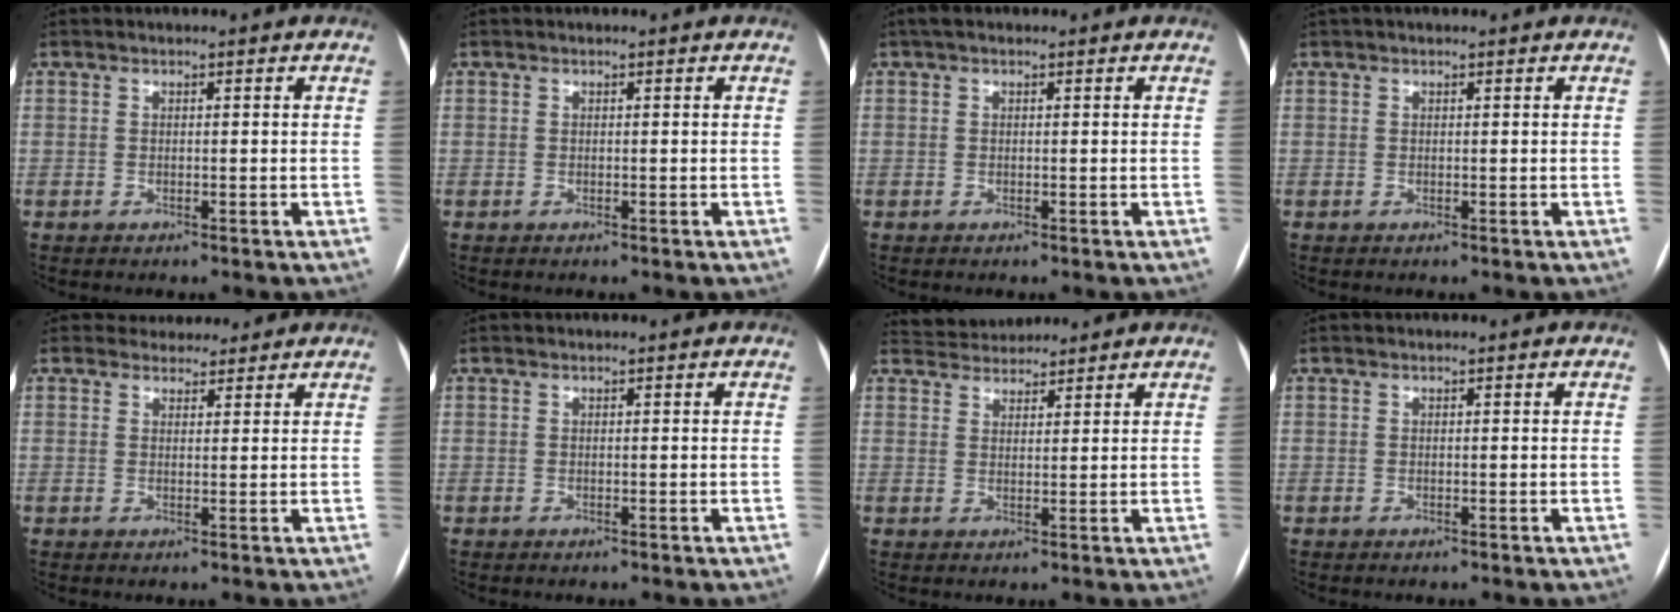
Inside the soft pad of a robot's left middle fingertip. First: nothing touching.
{"total": 0.0}
{"total": 1.5, "force": [0.9, 0.8, 0.9], "torque": [-0.020, 0.021, 0.013]}
{"total": 1.3, "force": [1.1, 0.4, 0.6], "torque": [-0.013, 0.029, 0.020]}
{"total": 3.9, "force": [3.6, 1.7, -0.1], "torque": [0.008, 0.010, 0.046]}
{"total": 0.0}
{"total": 5.1, "force": [4.9, 1.3, 0.4], "torque": [-0.011, 0.030, 0.083]}
{"total": 0.0}